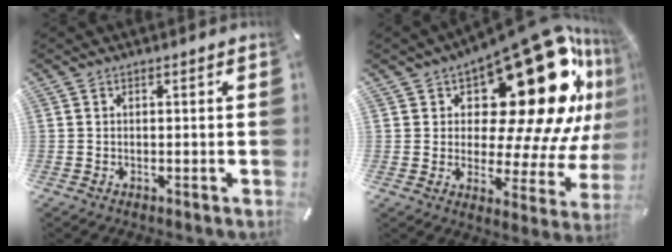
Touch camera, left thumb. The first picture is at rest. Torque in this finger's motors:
{"motor_torque": [2.01, 2.07, 0.59, -0.22, 0.20]}